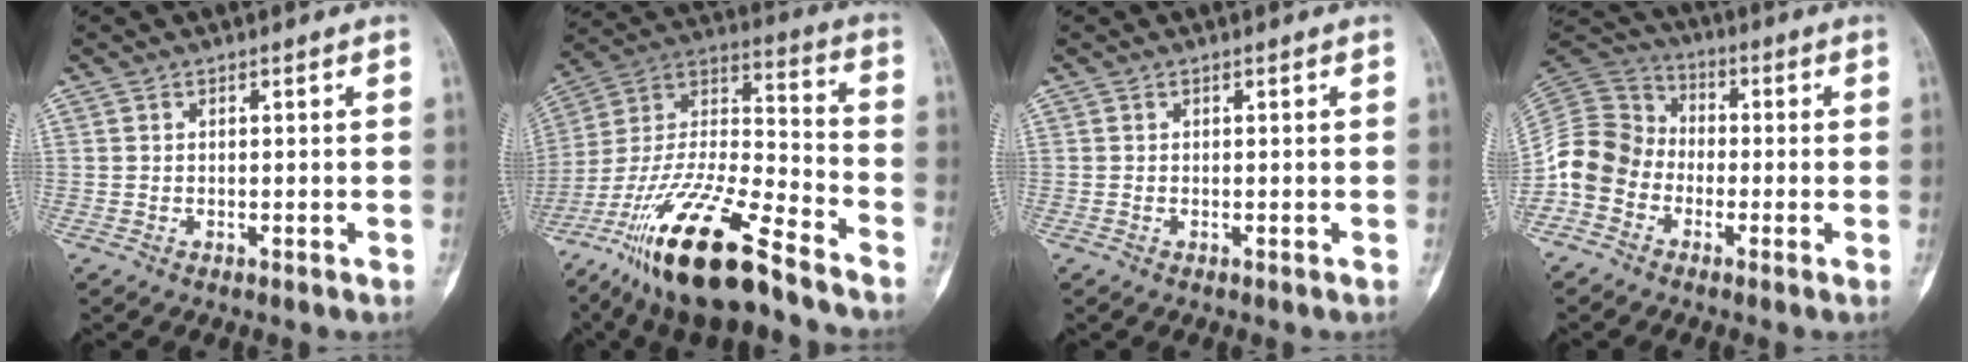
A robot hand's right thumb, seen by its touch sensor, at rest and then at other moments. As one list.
[{"total": 24.2, "force": [-16.8, 6.0, 16.3], "torque": [-0.338, 0.055, -0.305]}, {"total": 0.0}, {"total": 10.7, "force": [-3.9, 9.1, 3.9], "torque": [-0.065, 0.052, -0.088]}]